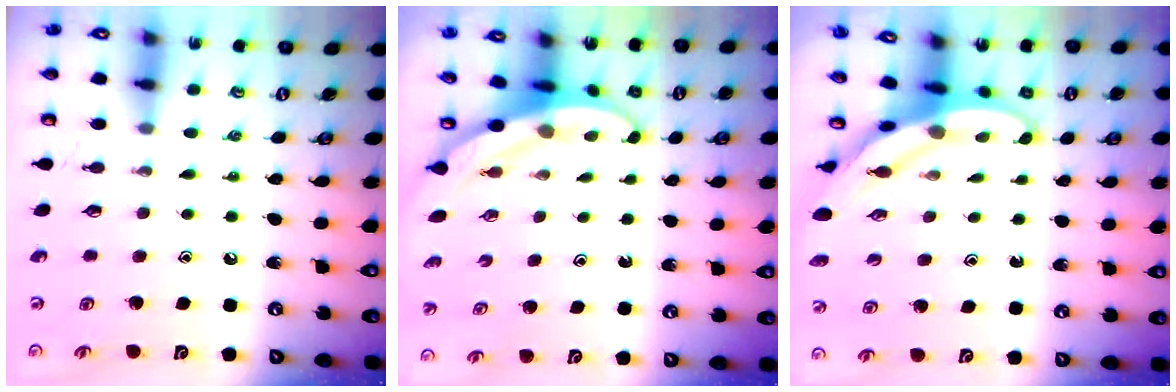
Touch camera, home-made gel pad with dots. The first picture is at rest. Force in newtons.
{"total": 3.3, "press": 3.3, "slide": 0.1}
{"total": 3.5, "press": 3.5, "slide": 0.1}